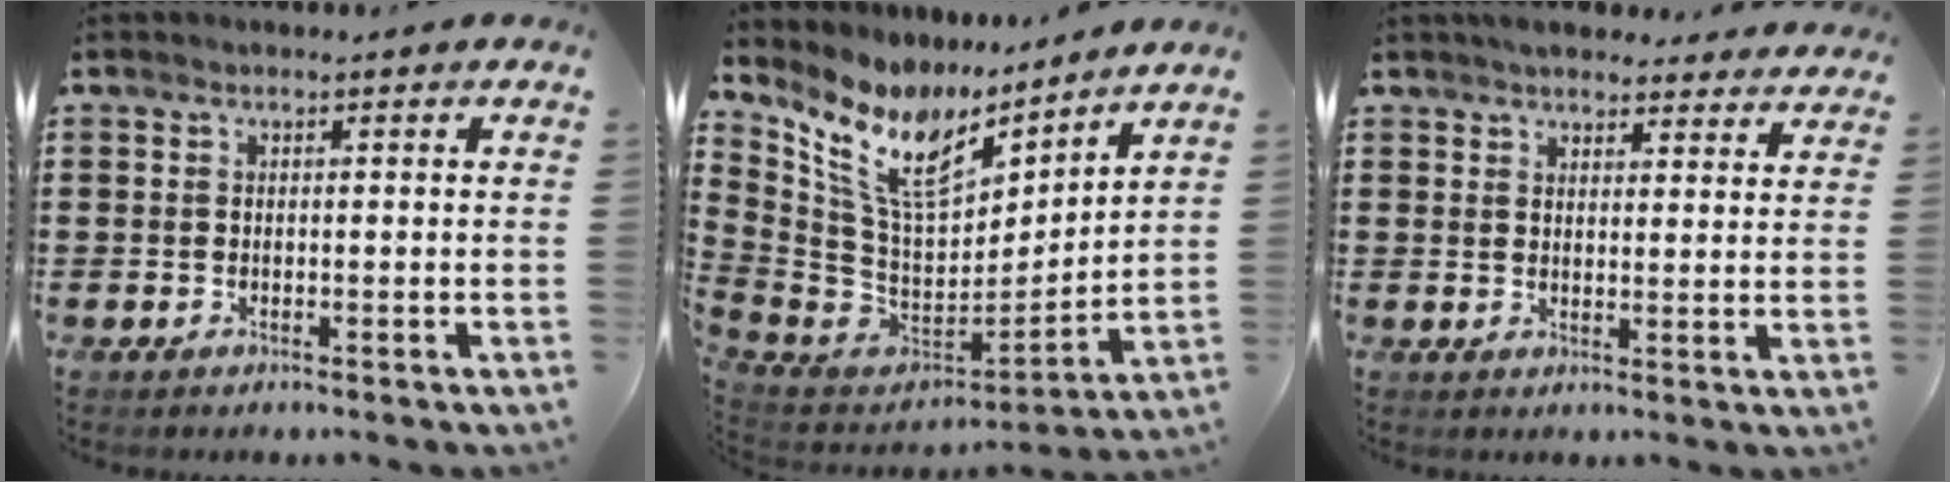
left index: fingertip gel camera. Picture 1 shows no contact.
{"total": 11.8, "force": [7.5, 5.1, 7.6], "torque": [-0.185, -0.050, 0.136]}
{"total": 3.9, "force": [3.7, 0.9, 0.6], "torque": [-0.016, -0.012, 0.069]}